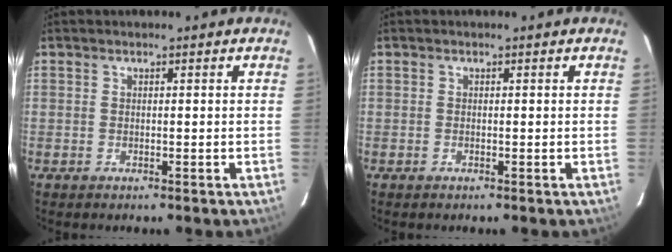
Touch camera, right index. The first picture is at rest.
{"total": 0.0}